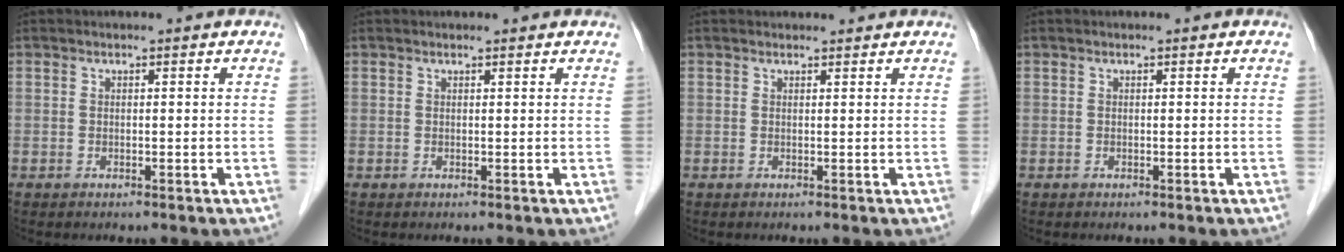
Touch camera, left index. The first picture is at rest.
{"total": 1.3, "force": [1.2, 0.3, 0.3], "torque": [-0.013, 0.010, 0.016]}
{"total": 1.8, "force": [1.7, 0.4, 0.1], "torque": [-0.010, 0.013, 0.024]}
{"total": 0.0}